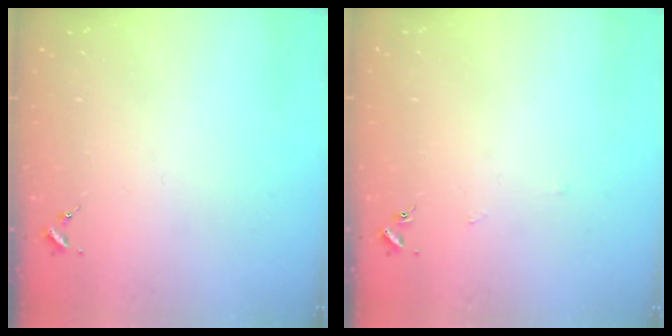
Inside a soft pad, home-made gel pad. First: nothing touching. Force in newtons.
{"total": 3.1, "press": 3.1, "slide": 0.4}